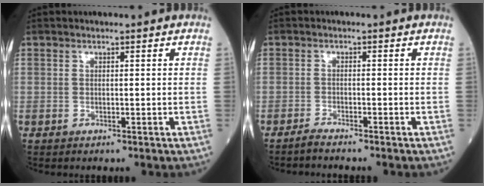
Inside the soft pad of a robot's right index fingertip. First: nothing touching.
{"total": 1.9, "force": [-1.8, -0.3, 0.6], "torque": [-0.015, -0.003, -0.033]}